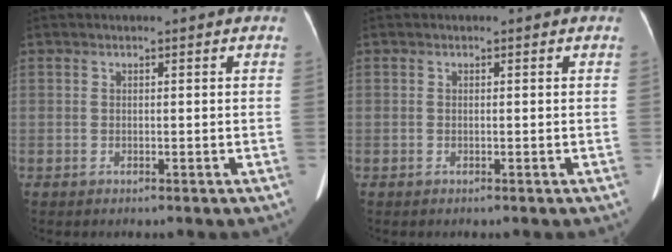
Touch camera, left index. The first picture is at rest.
{"total": 0.0}